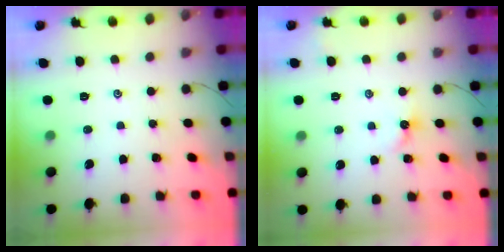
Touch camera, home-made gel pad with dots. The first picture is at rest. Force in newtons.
{"total": 4.6, "press": 4.5, "slide": 0.8}